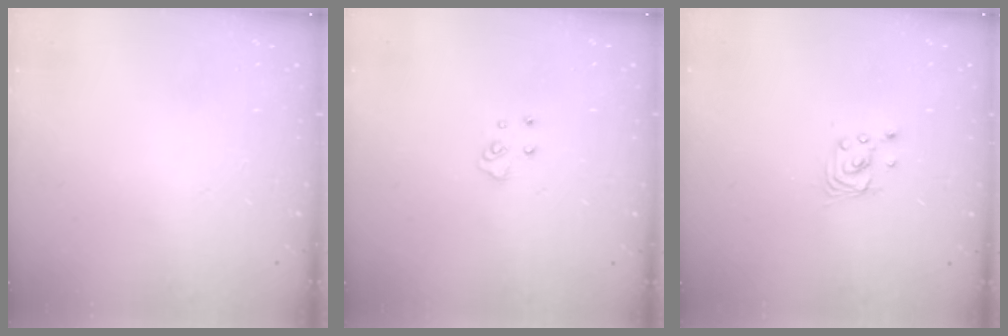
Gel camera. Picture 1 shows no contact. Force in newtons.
{"total": 5.1, "press": 5.1, "slide": 0.4}
{"total": 2.5, "press": 2.5, "slide": 0.1}